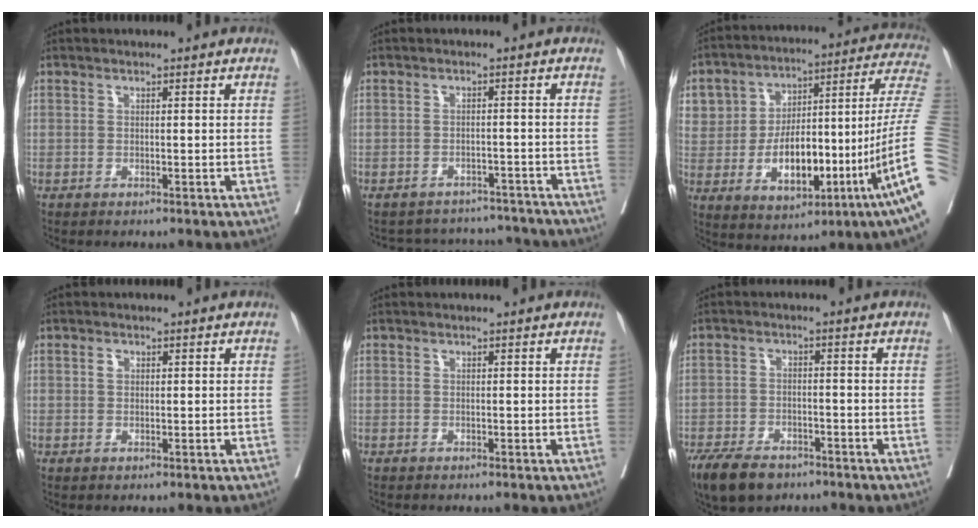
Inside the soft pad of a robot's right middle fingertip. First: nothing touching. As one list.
[{"total": 9.6, "force": [-9.3, 2.4, 0.2], "torque": [0.001, 0.025, -0.110]}, {"total": 31.1, "force": [-3.7, 6.5, 30.2], "torque": [-0.496, 0.027, -0.059]}, {"total": 1.1, "force": [0.4, 0.7, 0.7], "torque": [-0.012, 0.001, 0.007]}, {"total": 0.0}, {"total": 8.7, "force": [-6.4, 4.1, 4.1], "torque": [-0.075, -0.007, -0.105]}]